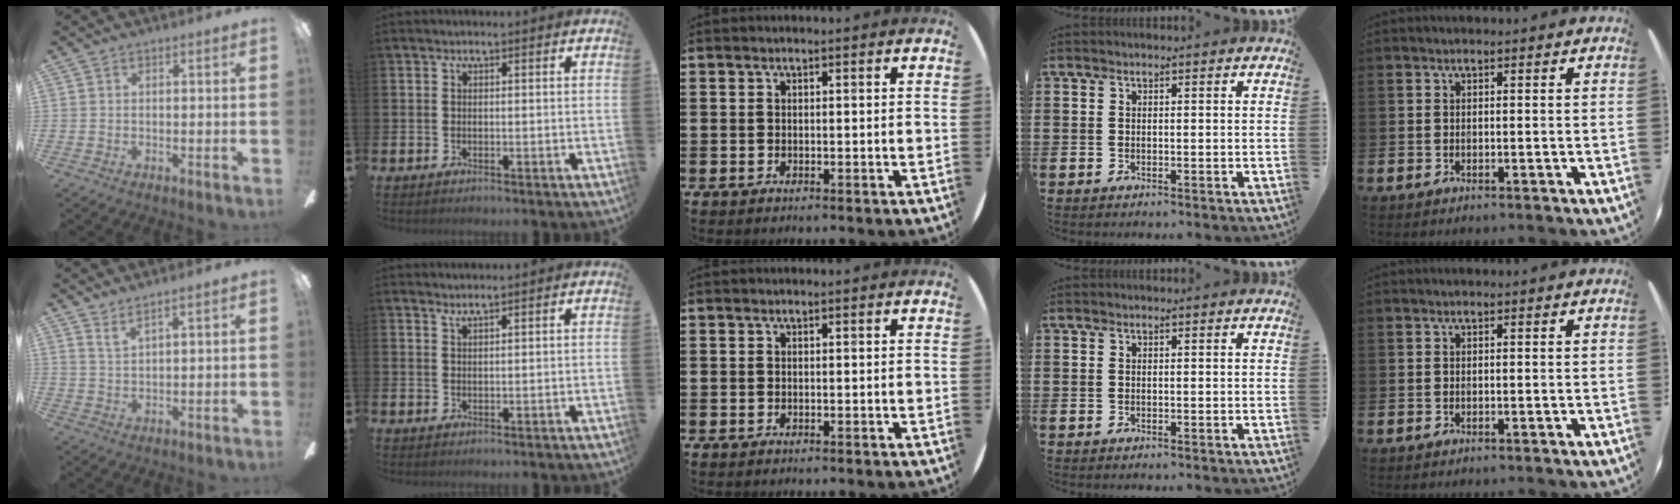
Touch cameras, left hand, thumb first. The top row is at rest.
{"thumb": {"total": 3.1, "force": [2.8, -0.3, 1.2], "torque": [-0.031, -0.011, 0.051]}, "index": {"total": 1.2, "force": [1.2, -0.2, 0.0], "torque": [-0.001, -0.004, 0.023]}}